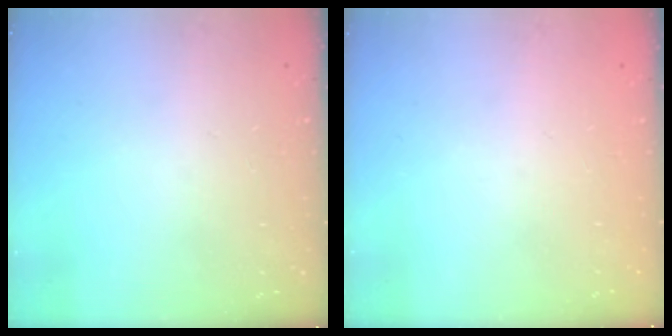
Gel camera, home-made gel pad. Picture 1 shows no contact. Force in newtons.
{"total": 0.0}